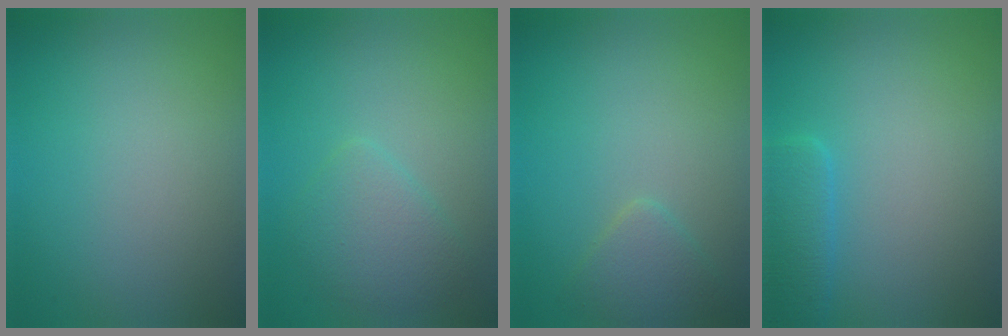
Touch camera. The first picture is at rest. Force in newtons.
{"total": 2.9, "press": 2.9, "slide": 0.0}
{"total": 1.9, "press": 1.9, "slide": 0.1}
{"total": 2.5, "press": 2.5, "slide": 0.3}